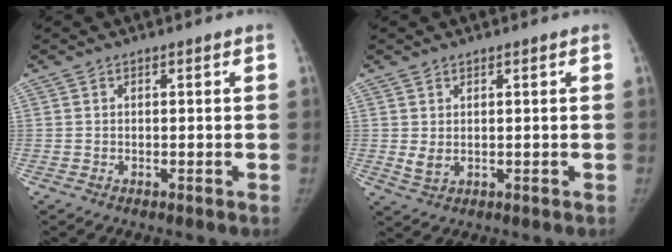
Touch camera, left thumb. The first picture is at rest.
{"total": 2.4, "force": [0.7, 1.5, 1.7], "torque": [-0.033, -0.009, 0.022]}